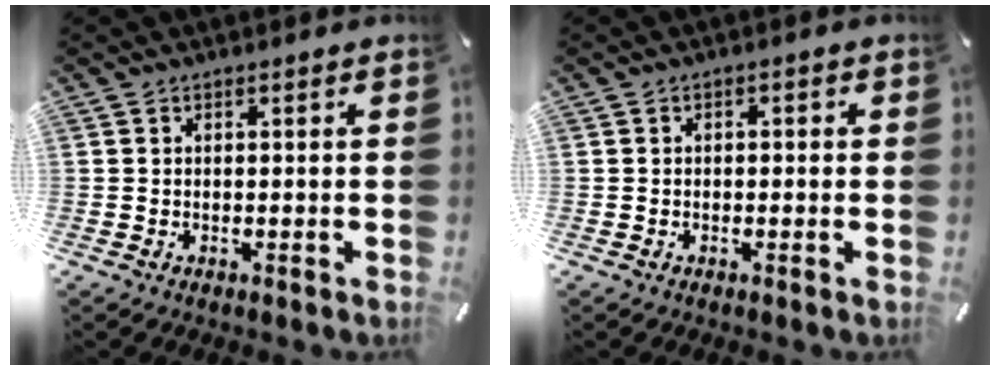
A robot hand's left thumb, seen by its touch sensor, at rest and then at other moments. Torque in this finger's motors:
{"motor_torque": [-0.28, -0.59, -0.01, 0.11, -0.01]}